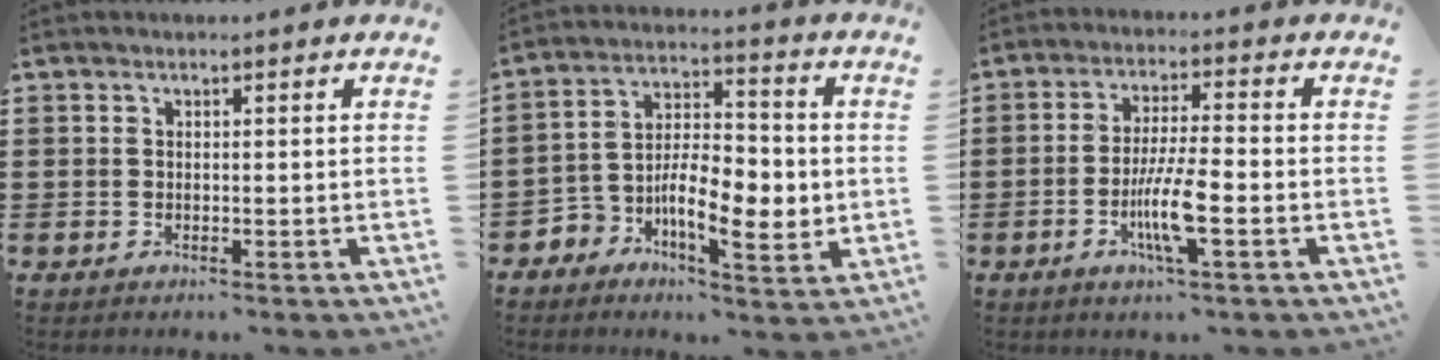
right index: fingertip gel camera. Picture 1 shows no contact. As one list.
[{"total": 8.0, "force": [-2.3, 4.3, 6.3], "torque": [-0.114, -0.002, -0.044]}, {"total": 7.6, "force": [-2.6, 1.1, 7.1], "torque": [-0.142, -0.013, -0.050]}]